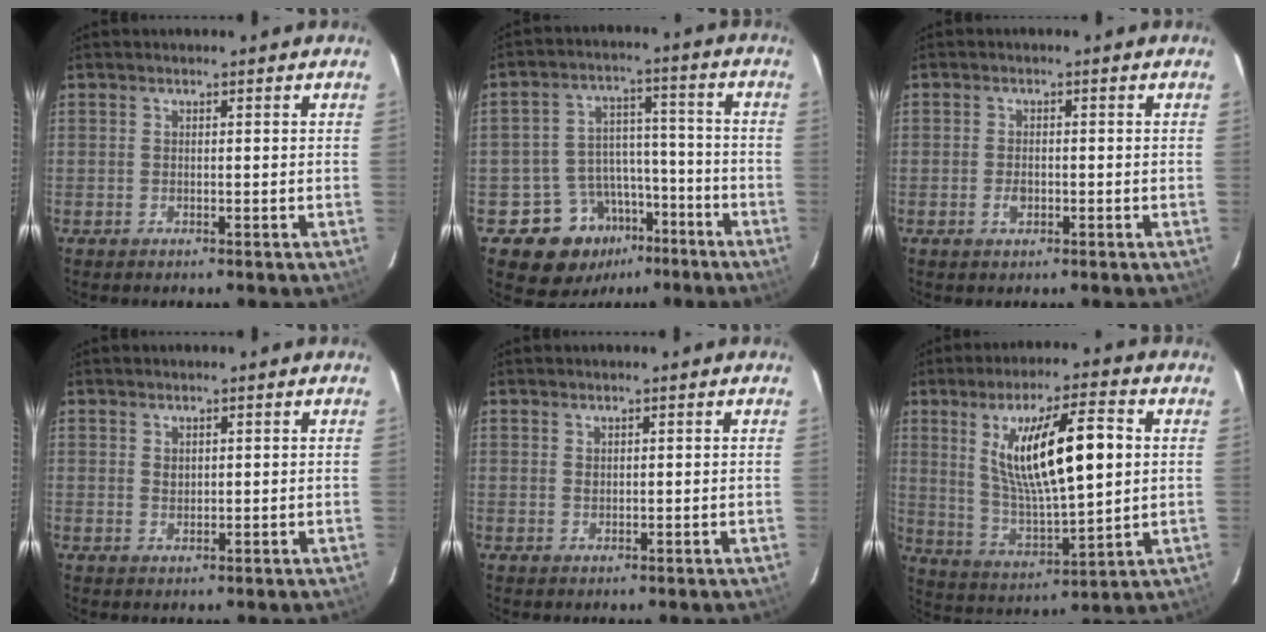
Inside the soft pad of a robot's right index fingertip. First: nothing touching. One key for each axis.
{"total": 11.5, "fx": -7.0, "fy": 8.5, "fz": 3.0, "tx": -0.061, "ty": 0.043, "tz": -0.095}
{"total": 2.0, "fx": -0.7, "fy": 1.3, "fz": 1.4, "tx": -0.027, "ty": 0.001, "tz": -0.012}
{"total": 1.4, "fx": 0.9, "fy": 0.8, "fz": 0.6, "tx": -0.008, "ty": 0.001, "tz": 0.018}
{"total": 0.7, "fx": 0.4, "fy": 0.5, "fz": 0.2, "tx": -0.004, "ty": 0.003, "tz": 0.009}
{"total": 17.5, "fx": 4.0, "fy": 4.4, "fz": 16.5, "tx": -0.288, "ty": 0.002, "tz": 0.087}